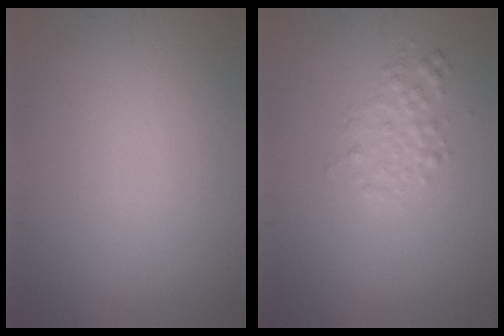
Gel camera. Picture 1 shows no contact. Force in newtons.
{"total": 1.7, "press": 1.7, "slide": 0.0}